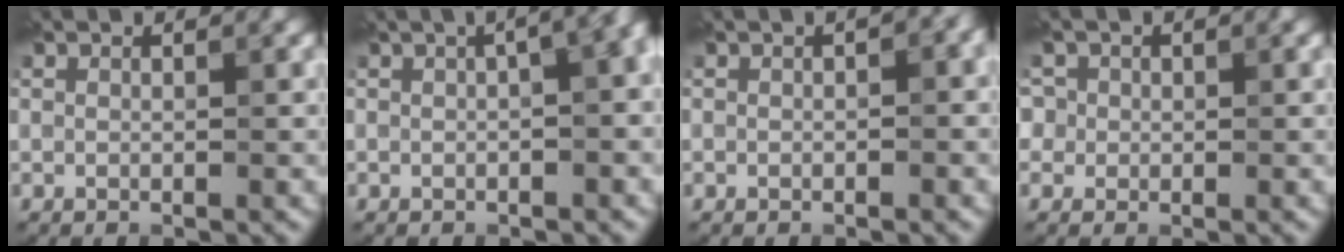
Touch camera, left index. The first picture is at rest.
{"total": 10.7, "force": [2.0, 5.4, 9.0], "torque": [-0.039, 0.051, -0.012]}
{"total": 2.3, "force": [0.3, 1.0, 2.1], "torque": [-0.018, 0.004, 0.005]}
{"total": 3.3, "force": [1.2, 2.8, 1.1], "torque": [-0.009, 0.017, 0.003]}